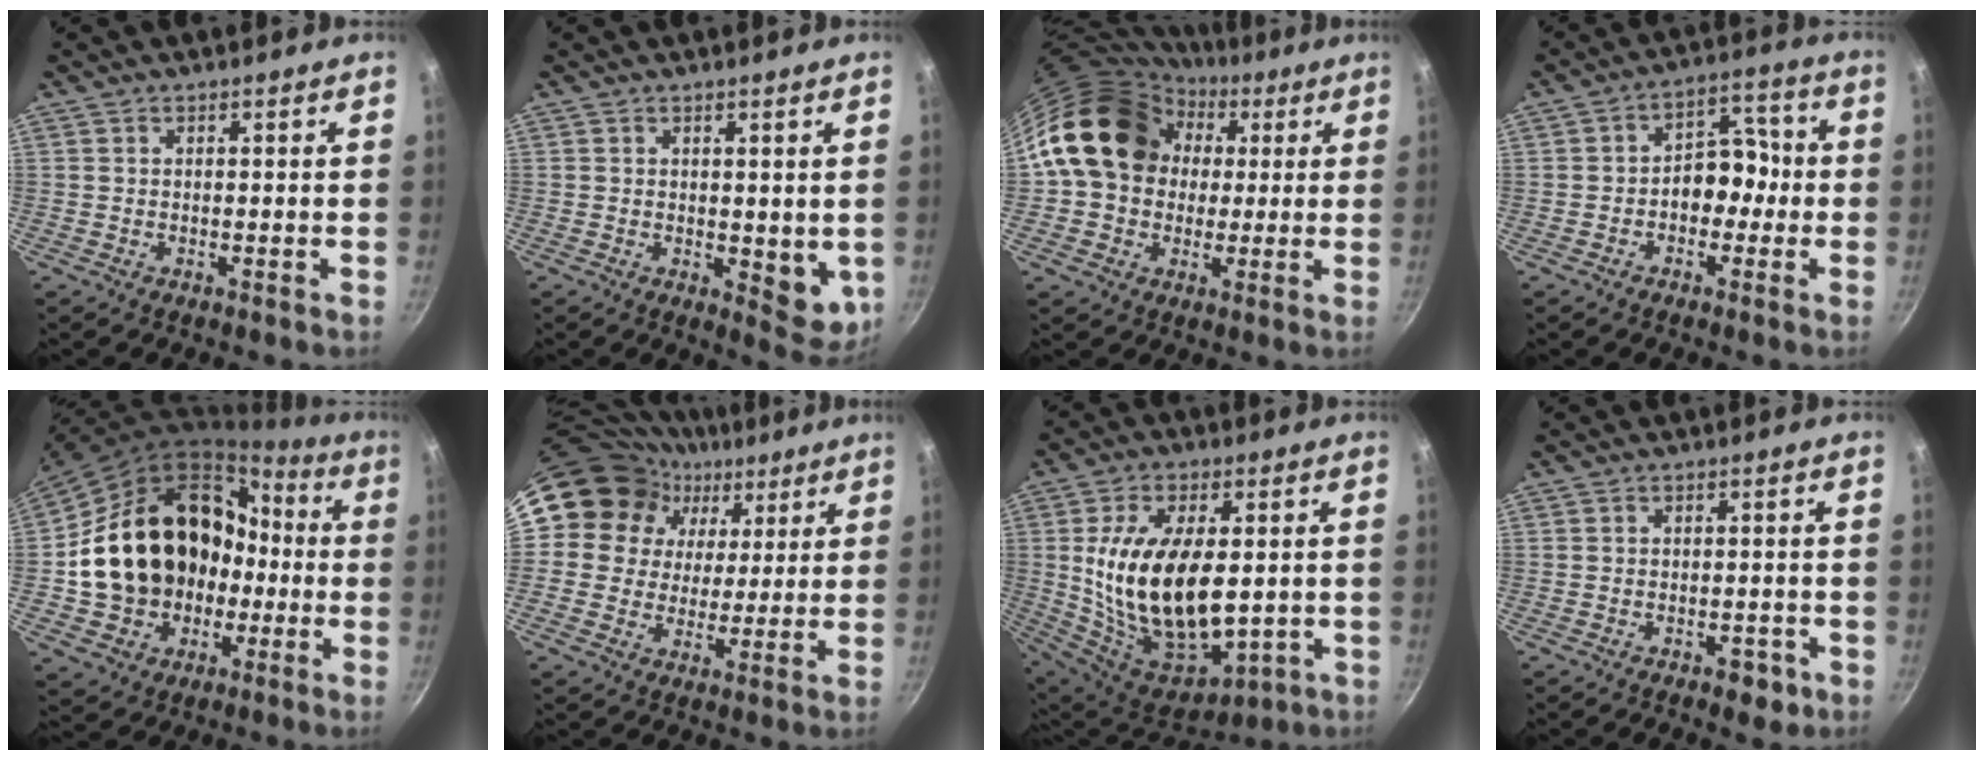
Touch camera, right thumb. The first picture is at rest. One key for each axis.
{"total": 6.5, "fx": 0.3, "fy": 3.5, "fz": 5.5, "tx": -0.054, "ty": -0.016, "tz": 0.010}
{"total": 17.8, "fx": 3.9, "fy": 14.4, "fz": 9.6, "tx": -0.130, "ty": 0.033, "tz": 0.060}
{"total": 8.1, "fx": -1.4, "fy": 6.0, "fz": 5.2, "tx": -0.016, "ty": 0.037, "tz": -0.031}
{"total": 23.8, "fx": -1.5, "fy": 19.5, "fz": 13.7, "tx": -0.214, "ty": 0.063, "tz": 0.000}
{"total": 15.7, "fx": 6.7, "fy": 13.0, "fz": 5.5, "tx": -0.071, "ty": -0.002, "tz": 0.106}
{"total": 23.9, "fx": -0.4, "fy": 13.5, "fz": 19.7, "tx": -0.339, "ty": -0.009, "tz": 0.017}
{"total": 4.3, "fx": -2.2, "fy": 2.4, "fz": 2.7, "tx": -0.024, "ty": 0.019, "tz": -0.019}